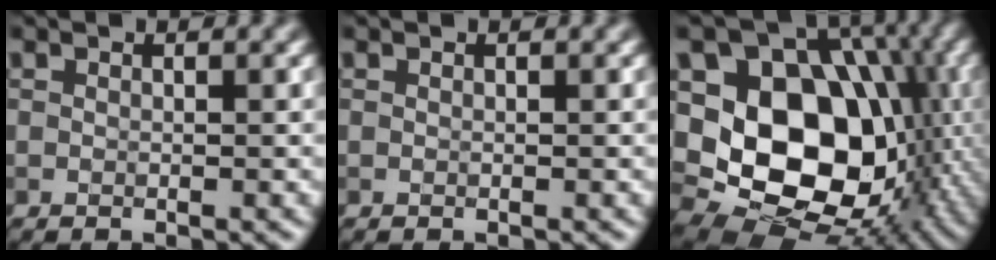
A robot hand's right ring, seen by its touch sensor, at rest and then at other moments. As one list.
[{"total": 0.0}, {"total": 16.1, "force": [-1.4, 12.3, 10.3], "torque": [-0.159, -0.015, -0.011]}]